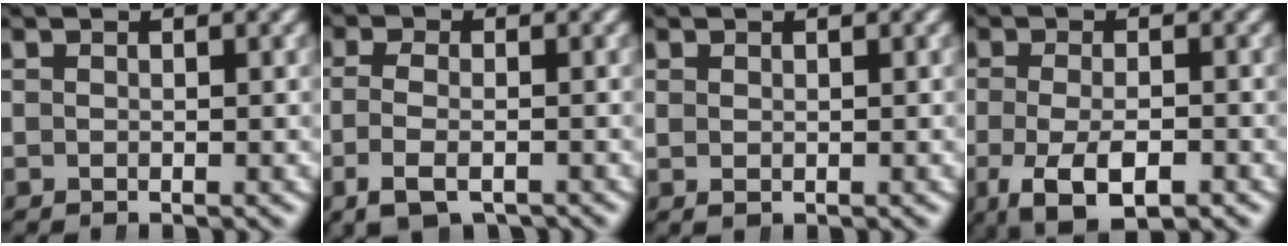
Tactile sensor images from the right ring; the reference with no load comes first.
{"total": 3.4, "force": [-1.9, 1.5, 2.4], "torque": [-0.051, -0.015, -0.021]}
{"total": 0.6, "force": [0.4, -0.2, 0.5], "torque": [-0.003, -0.005, 0.015]}
{"total": 7.0, "force": [-3.5, 3.2, 5.2], "torque": [-0.096, -0.033, -0.034]}